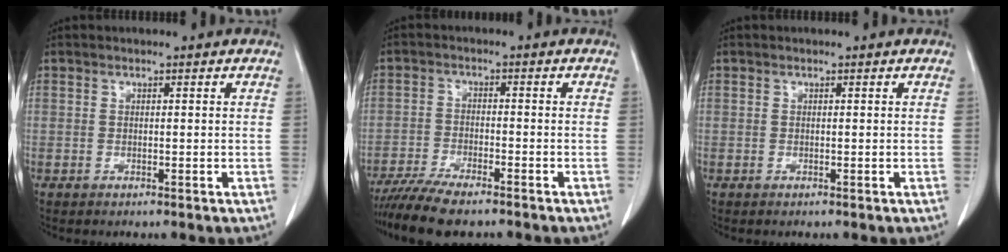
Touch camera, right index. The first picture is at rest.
{"total": 8.5, "force": [-7.1, 1.2, 4.5], "torque": [-0.073, -0.020, -0.119]}
{"total": 0.0}